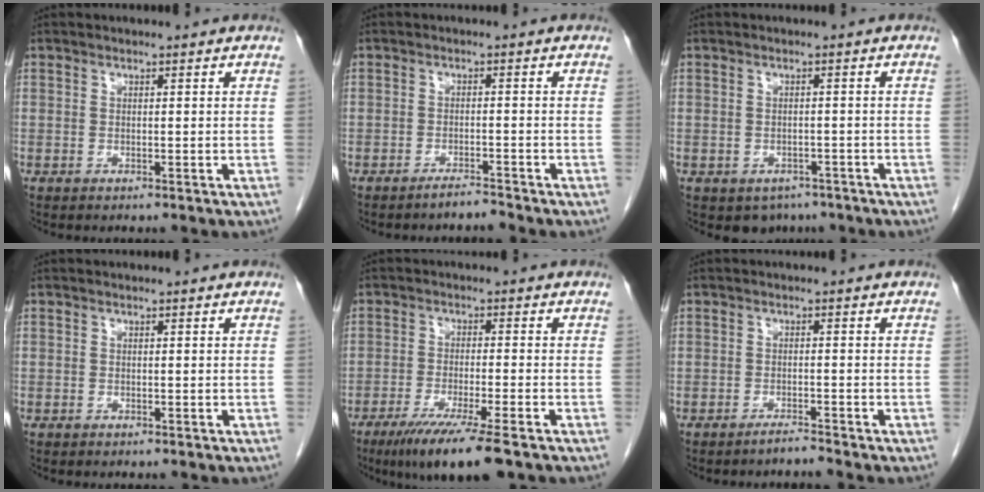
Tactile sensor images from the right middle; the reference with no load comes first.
{"total": 1.8, "force": [-1.8, -0.2, 0.3], "torque": [-0.002, -0.004, -0.030]}
{"total": 3.5, "force": [-2.4, 2.4, 0.9], "torque": [-0.008, 0.005, -0.027]}
{"total": 0.0}
{"total": 9.8, "force": [-6.7, 0.0, 7.1], "torque": [-0.117, -0.026, -0.108]}
{"total": 1.5, "force": [-1.5, -0.3, 0.1], "torque": [0.000, -0.003, -0.023]}